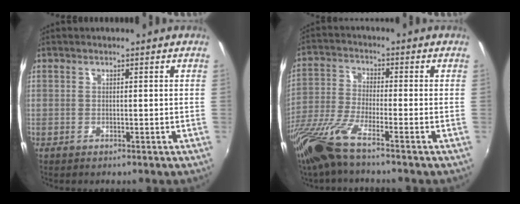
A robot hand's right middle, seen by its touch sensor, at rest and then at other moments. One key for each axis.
{"total": 10.7, "fx": -7.9, "fy": 0.9, "fz": 7.2, "tx": -0.159, "ty": -0.032, "tz": -0.155}